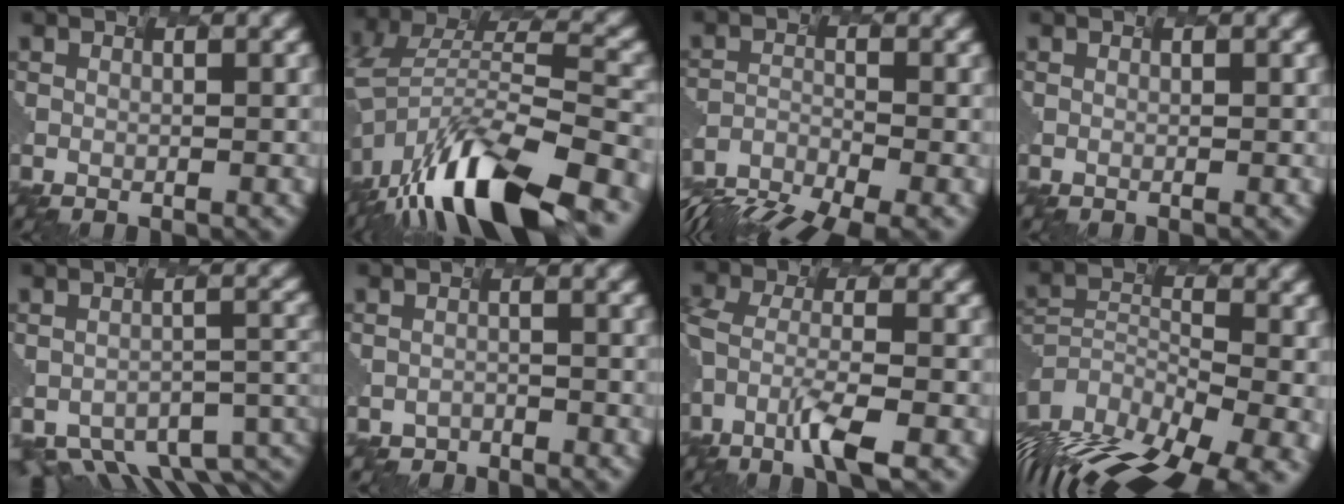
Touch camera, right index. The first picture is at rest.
{"total": 13.3, "force": [-9.0, 4.5, 8.7], "torque": [-0.181, 0.012, -0.156]}
{"total": 11.3, "force": [-10.7, 1.8, 3.1], "torque": [-0.073, -0.026, -0.160]}
{"total": 0.0}
{"total": 6.8, "force": [-5.8, 1.9, 3.0], "torque": [-0.050, -0.019, -0.073]}
{"total": 2.1, "force": [-1.7, -0.2, -1.2], "torque": [0.009, -0.001, -0.025]}
{"total": 4.5, "force": [-3.0, 1.0, 3.1], "torque": [-0.081, -0.003, -0.057]}
{"total": 12.9, "force": [-8.9, 5.1, 7.9], "torque": [-0.151, 0.013, -0.124]}